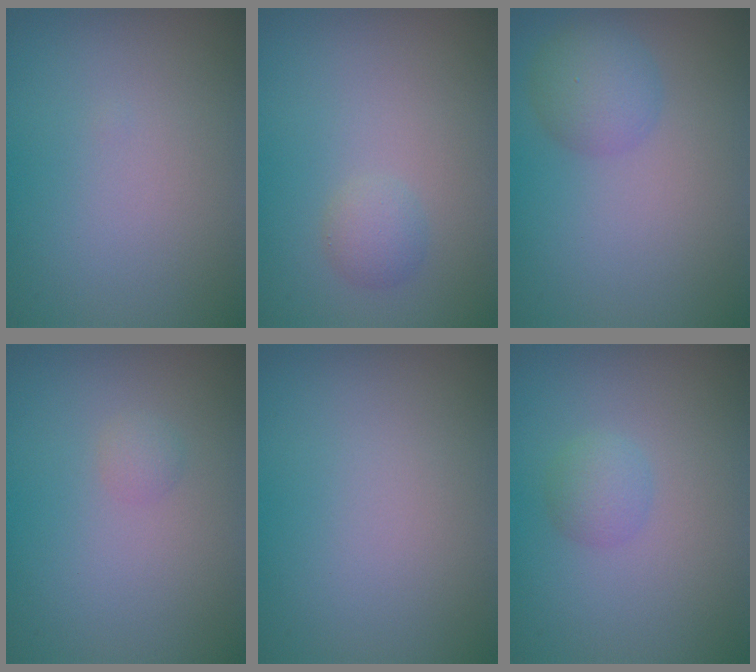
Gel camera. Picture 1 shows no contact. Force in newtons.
{"total": 1.3, "press": 1.3, "slide": 0.2}
{"total": 2.8, "press": 2.8, "slide": 0.1}
{"total": 0.7, "press": 0.7, "slide": 0.0}
{"total": 0.0}
{"total": 1.5, "press": 1.5, "slide": 0.1}